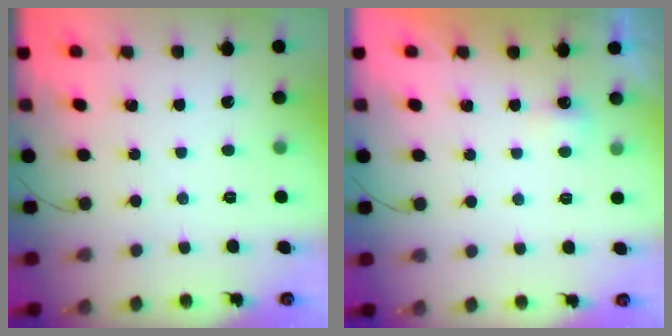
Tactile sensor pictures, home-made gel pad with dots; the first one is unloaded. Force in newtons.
{"total": 2.3, "press": 2.2, "slide": 0.6}